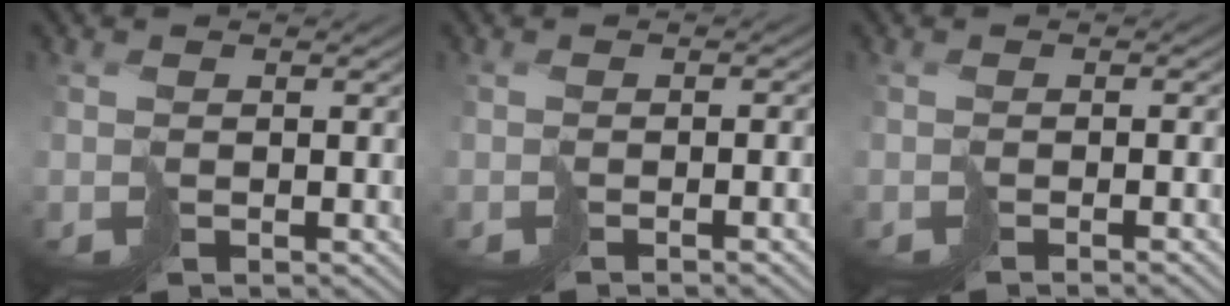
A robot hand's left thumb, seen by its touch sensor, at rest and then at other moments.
{"total": 3.0, "force": [-1.4, -0.1, 2.6], "torque": [-0.019, -0.003, -0.016]}
{"total": 2.0, "force": [-1.4, -0.6, 1.2], "torque": [-0.009, 0.001, -0.021]}